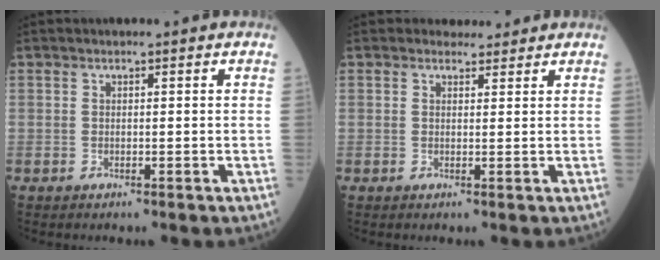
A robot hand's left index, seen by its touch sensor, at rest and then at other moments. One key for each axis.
{"total": 2.0, "fx": 1.8, "fy": 0.9, "fz": 0.0, "tx": -0.001, "ty": 0.006, "tz": 0.026}